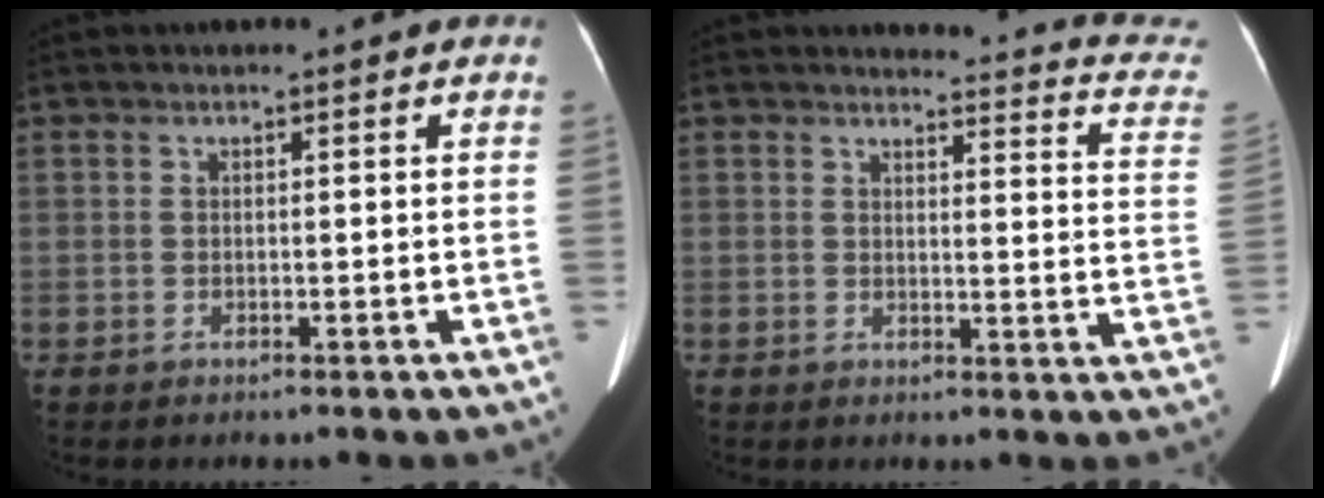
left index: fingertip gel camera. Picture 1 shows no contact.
{"total": 14.2, "force": [13.9, 1.6, 2.4], "torque": [0.008, -0.098, 0.108]}